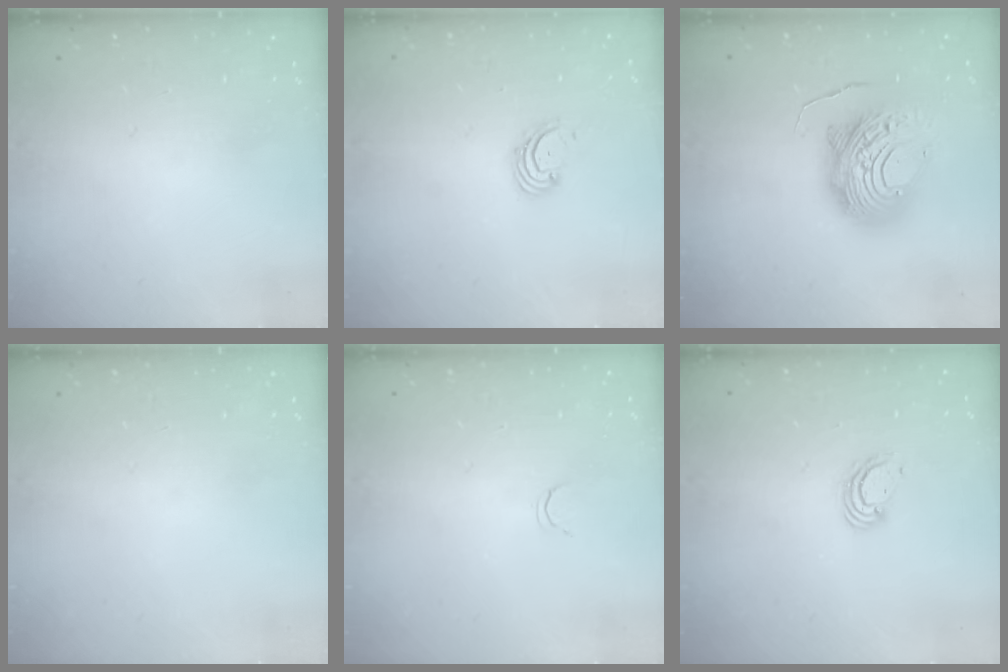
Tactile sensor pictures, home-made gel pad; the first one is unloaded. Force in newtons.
{"total": 1.8, "press": 1.7, "slide": 0.6}
{"total": 17.5, "press": 17.5, "slide": 1.5}
{"total": 0.0}
{"total": 2.1, "press": 2.1, "slide": 0.4}
{"total": 3.8, "press": 3.8, "slide": 0.2}